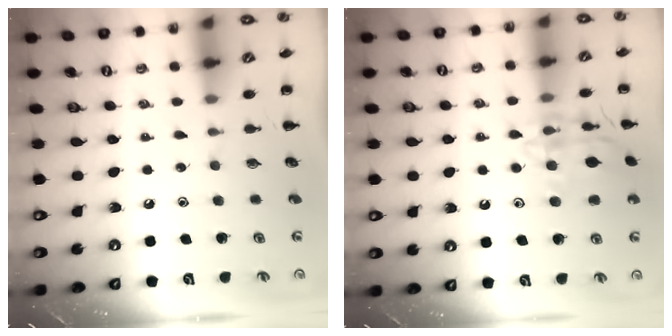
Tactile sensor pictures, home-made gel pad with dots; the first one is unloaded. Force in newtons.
{"total": 14.8, "press": 14.8, "slide": 0.5}